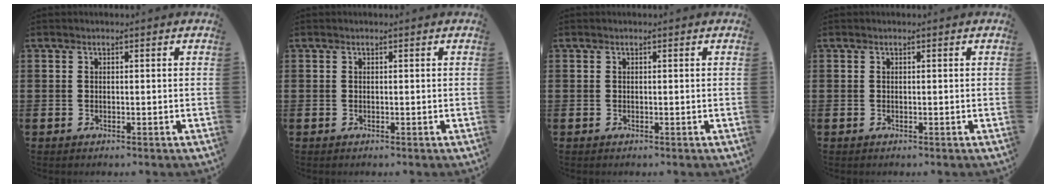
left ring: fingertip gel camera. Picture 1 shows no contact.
{"total": 0.0}
{"total": 0.0}
{"total": 0.0}